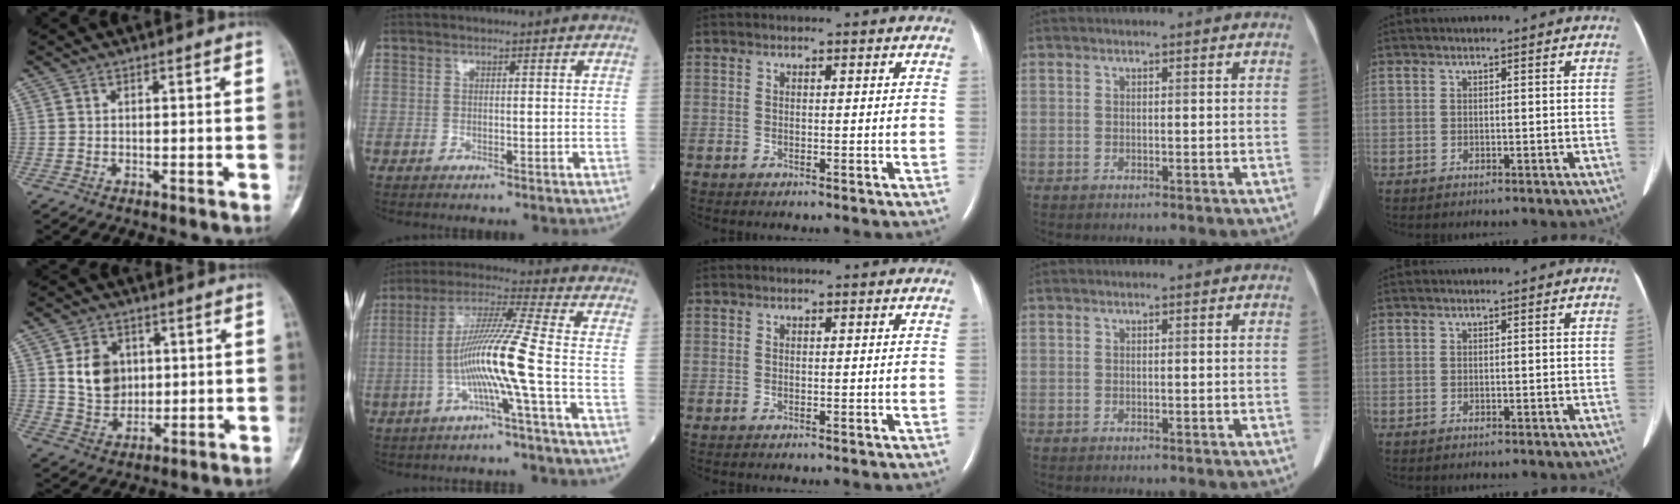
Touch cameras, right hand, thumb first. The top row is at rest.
{"thumb": {"total": 8.8, "force": [2.1, 7.0, 4.9], "torque": [-0.052, -0.013, 0.044]}, "index": {"total": 11.1, "force": [-2.9, -1.9, 10.5], "torque": [-0.205, 0.010, -0.059]}}